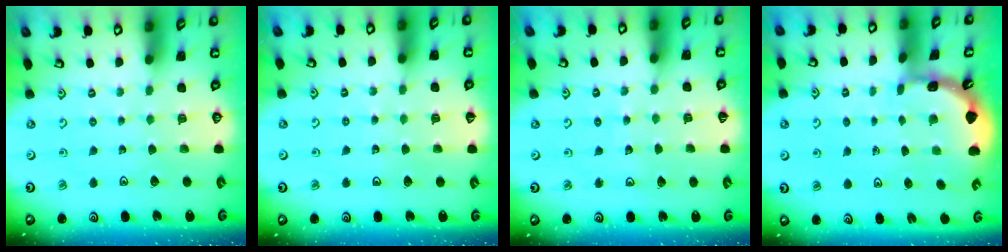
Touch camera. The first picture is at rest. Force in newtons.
{"total": 2.6, "press": 2.6, "slide": 0.2}
{"total": 5.5, "press": 5.5, "slide": 0.8}
{"total": 1.6, "press": 1.6, "slide": 0.2}